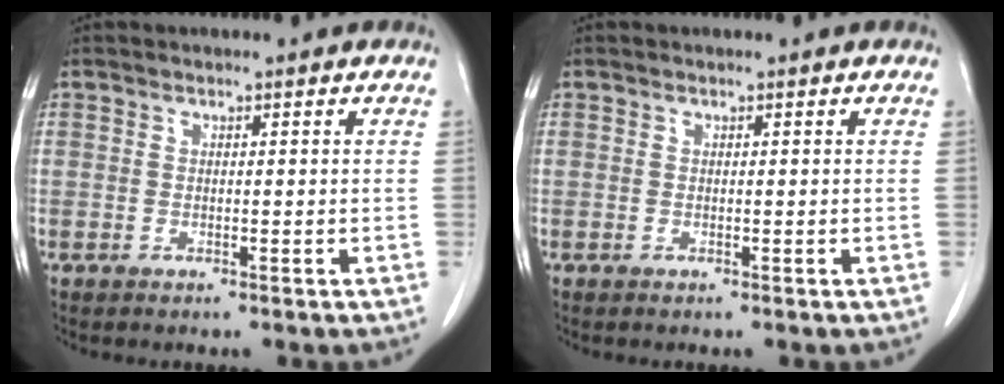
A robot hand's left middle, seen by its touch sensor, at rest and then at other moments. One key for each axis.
{"total": 0.0}